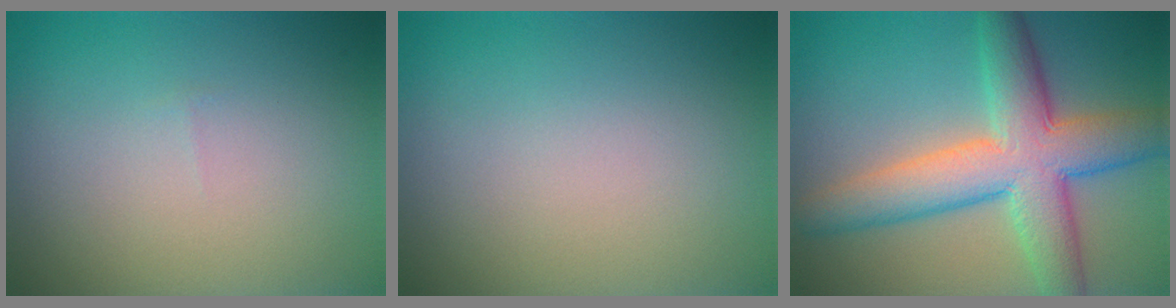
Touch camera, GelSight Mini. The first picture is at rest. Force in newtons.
{"total": 0.0}
{"total": 8.9, "press": 8.9, "slide": 0.3}